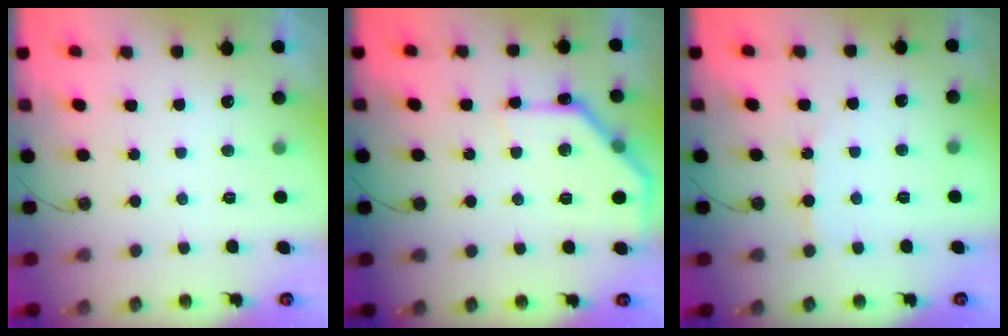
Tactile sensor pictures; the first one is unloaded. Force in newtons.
{"total": 13.8, "press": 13.8, "slide": 0.5}
{"total": 4.9, "press": 4.9, "slide": 0.1}